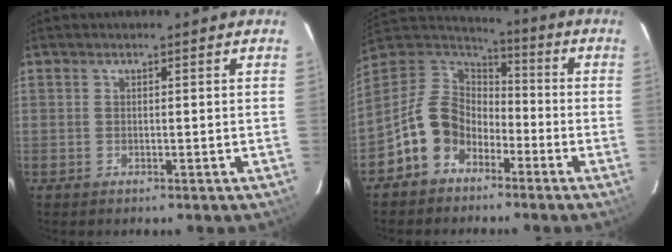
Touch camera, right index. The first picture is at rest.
{"total": 12.4, "force": [-6.5, 9.2, 5.1], "torque": [-0.117, 0.029, -0.123]}